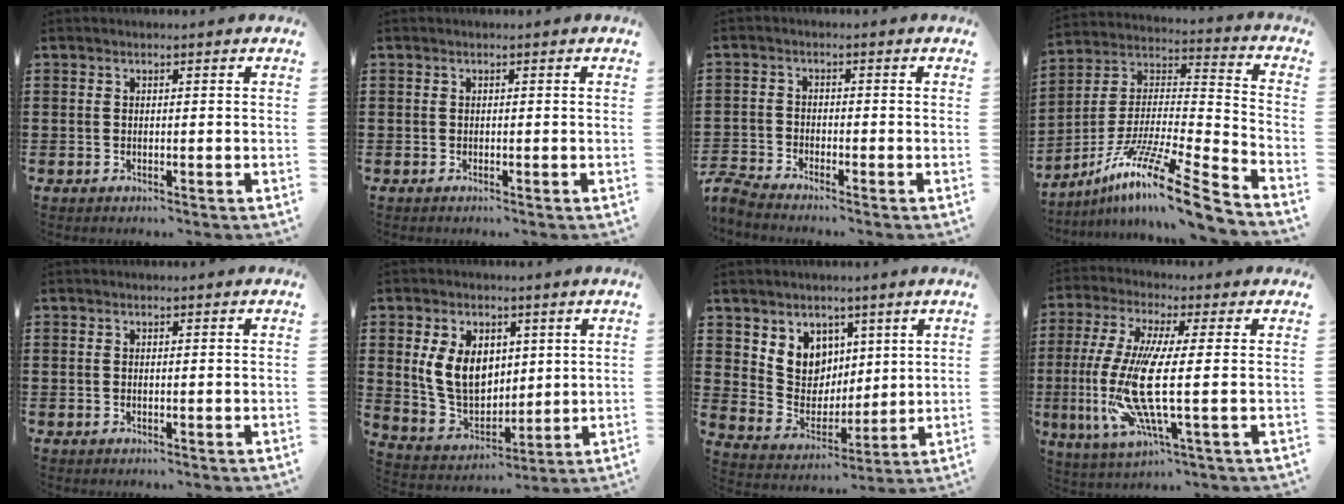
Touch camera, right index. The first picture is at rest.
{"total": 0.0}
{"total": 2.8, "force": [-2.8, 0.1, 0.1], "torque": [-0.021, -0.004, -0.065]}
{"total": 14.4, "force": [-11.1, 0.5, 9.1], "torque": [-0.161, 0.018, -0.212]}
{"total": 0.0}
{"total": 9.1, "force": [2.1, 6.7, 5.9], "torque": [-0.153, 0.015, 0.037]}
{"total": 7.4, "force": [3.8, 6.3, 1.0], "torque": [-0.055, -0.020, 0.075]}
{"total": 12.9, "force": [-1.3, 1.3, 12.8], "torque": [-0.288, -0.037, -0.035]}